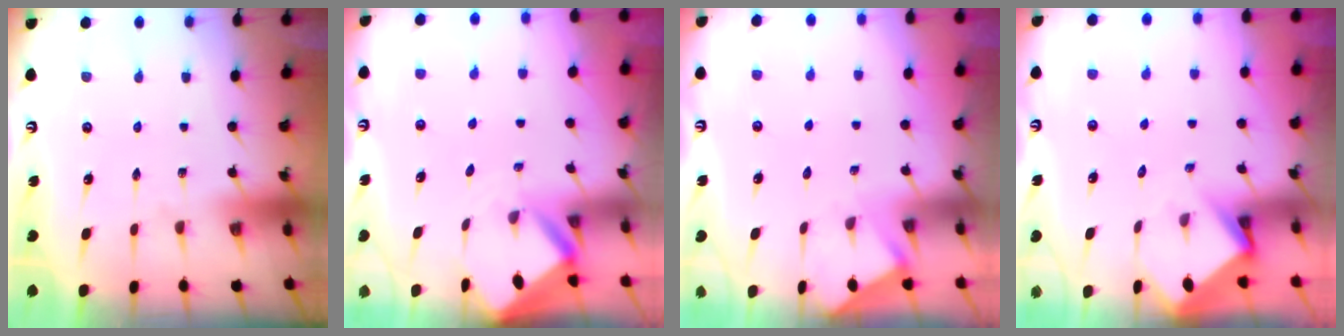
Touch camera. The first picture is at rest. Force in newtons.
{"total": 2.6, "press": 2.5, "slide": 0.3}
{"total": 3.4, "press": 3.4, "slide": 0.4}
{"total": 3.6, "press": 3.6, "slide": 0.3}